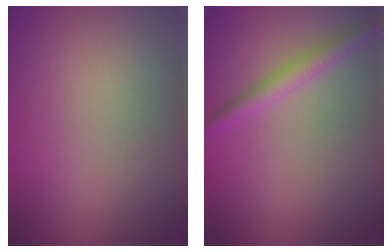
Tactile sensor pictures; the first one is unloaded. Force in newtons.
{"total": 2.3, "press": 2.3, "slide": 0.1}